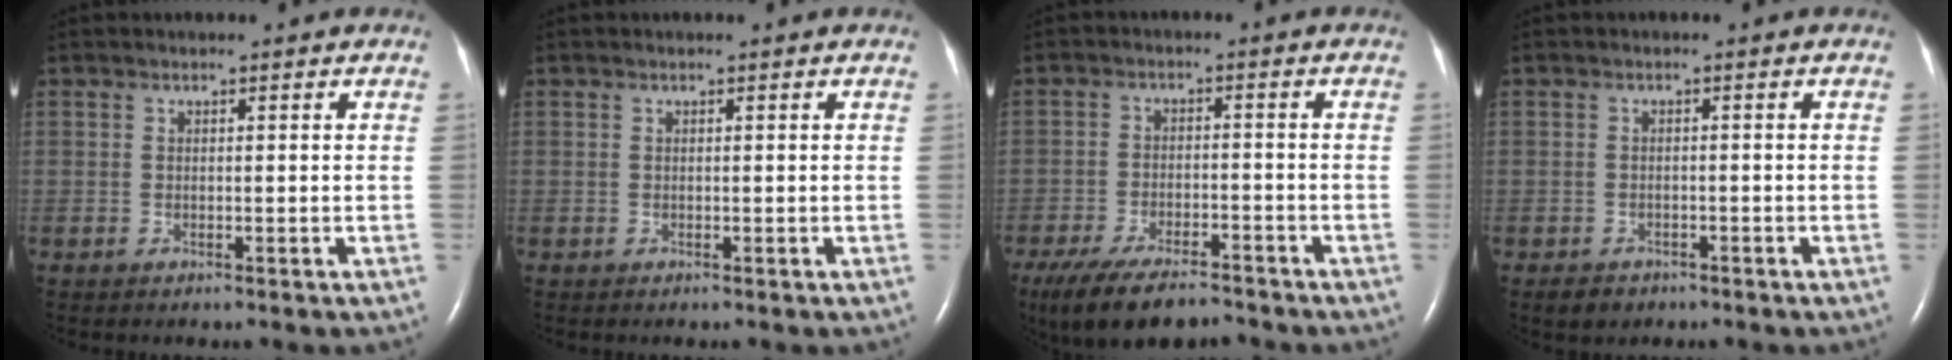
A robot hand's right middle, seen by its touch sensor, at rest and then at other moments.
{"total": 0.0}
{"total": 11.2, "force": [-9.1, 3.4, 5.6], "torque": [-0.101, -0.015, -0.149]}
{"total": 2.4, "force": [-1.7, 1.6, 0.7], "torque": [-0.015, 0.001, -0.020]}